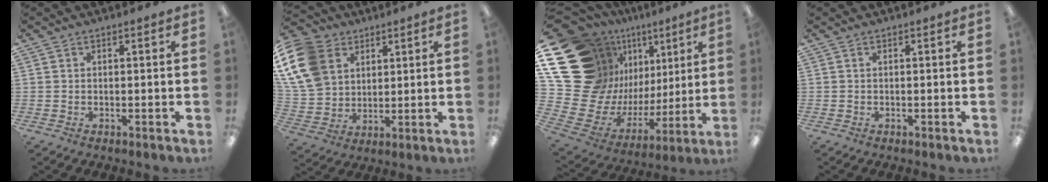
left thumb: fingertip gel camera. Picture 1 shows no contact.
{"total": 16.8, "force": [6.9, 12.7, 8.5], "torque": [-0.207, -0.013, 0.136]}
{"total": 22.3, "force": [11.0, 16.0, 11.1], "torque": [-0.218, -0.106, 0.250]}
{"total": 0.0}